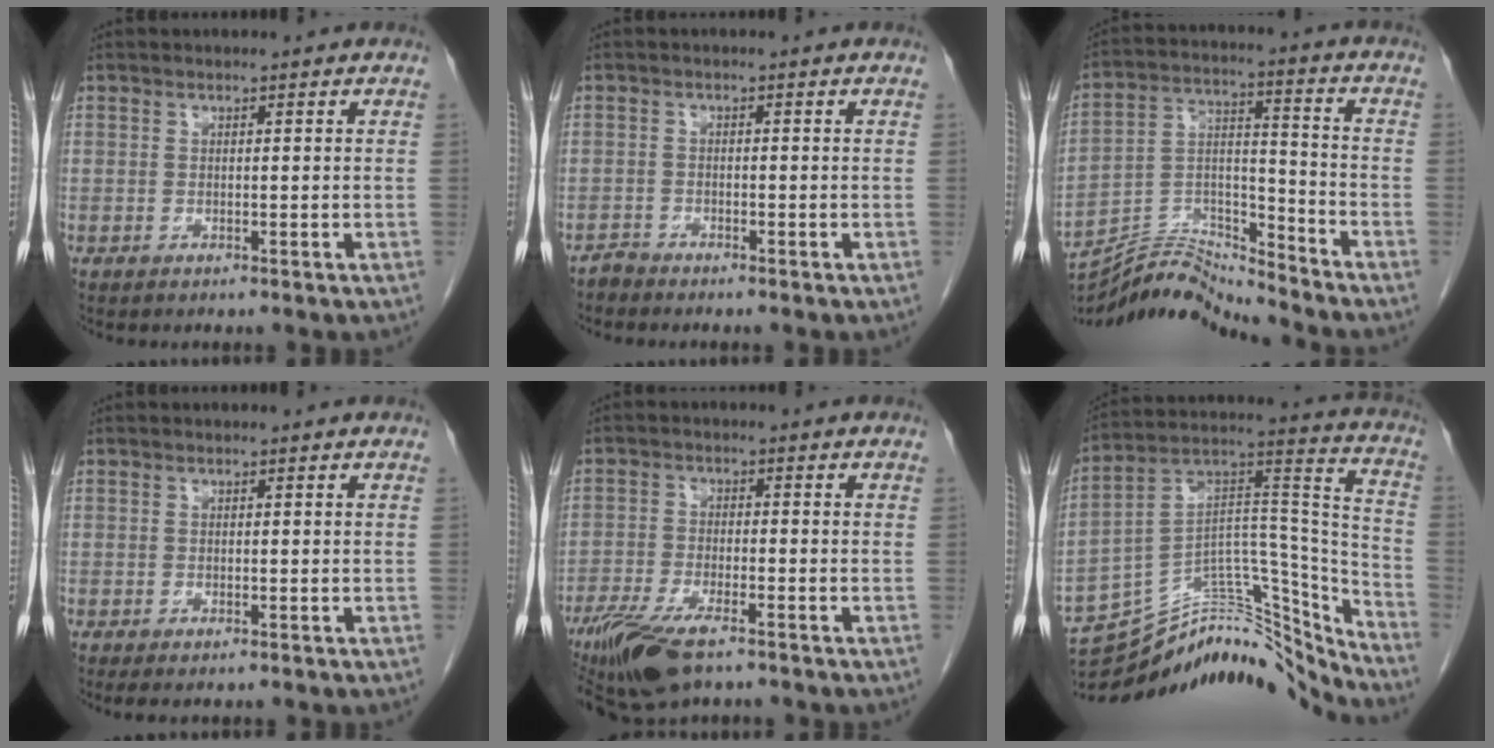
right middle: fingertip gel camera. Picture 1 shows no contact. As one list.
[{"total": 1.3, "force": [-1.2, 0.0, -0.3], "torque": [0.013, -0.002, -0.026]}, {"total": 13.2, "force": [-13.1, -1.3, 1.3], "torque": [-0.025, 0.032, -0.241]}, {"total": 1.4, "force": [-1.0, 0.5, 0.9], "torque": [-0.010, -0.003, -0.012]}, {"total": 10.0, "force": [-6.9, 2.7, 6.7], "torque": [-0.124, -0.020, -0.120]}, {"total": 23.2, "force": [-21.8, 4.7, 6.6], "torque": [-0.089, 0.070, -0.336]}]